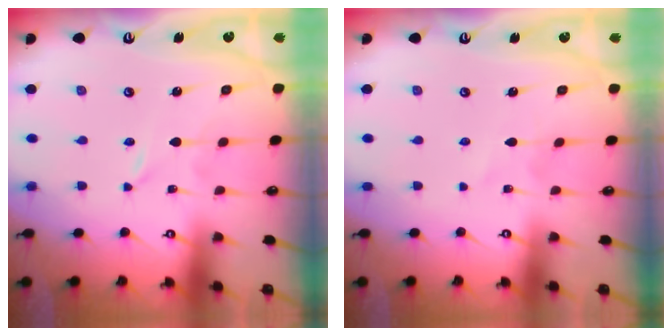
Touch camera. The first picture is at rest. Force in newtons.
{"total": 0.9, "press": 0.9, "slide": 0.0}